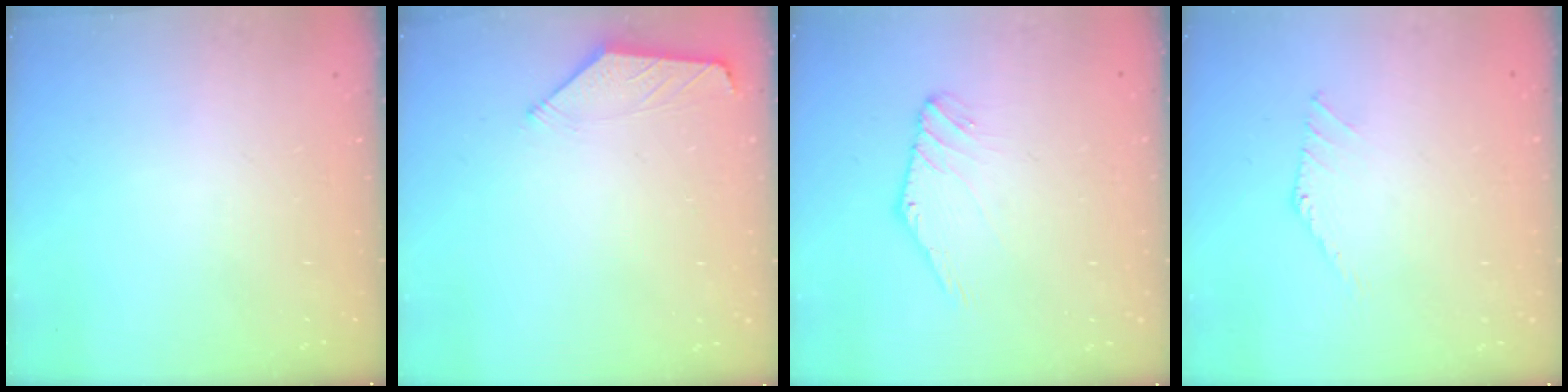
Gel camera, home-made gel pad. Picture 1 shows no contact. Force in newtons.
{"total": 1.4, "press": 1.3, "slide": 0.4}
{"total": 0.0}
{"total": 0.0}